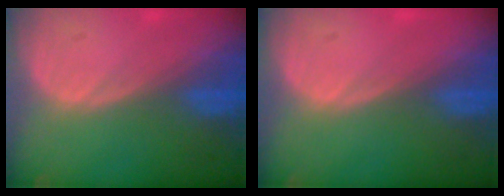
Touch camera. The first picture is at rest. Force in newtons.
{"total": 0.0}